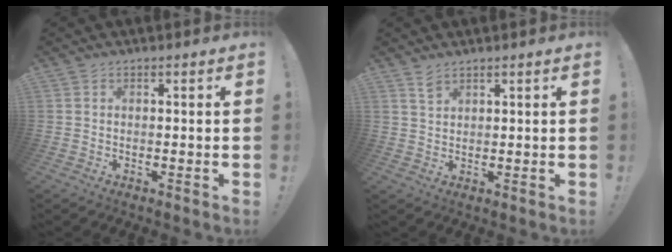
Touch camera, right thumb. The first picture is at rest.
{"total": 2.6, "force": [2.0, 1.0, 1.3], "torque": [-0.014, -0.012, 0.035]}